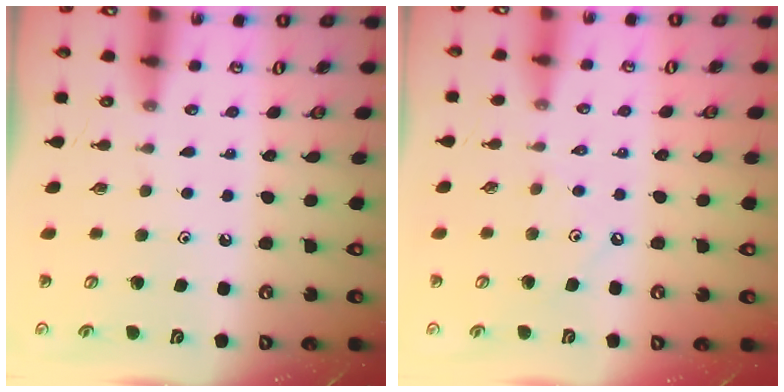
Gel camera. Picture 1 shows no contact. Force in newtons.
{"total": 2.8, "press": 2.8, "slide": 0.4}